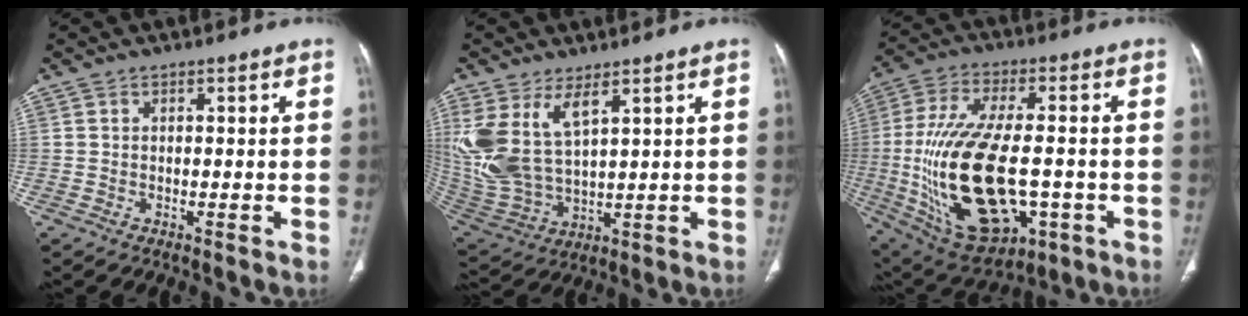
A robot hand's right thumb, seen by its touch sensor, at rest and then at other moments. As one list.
[{"total": 14.5, "force": [6.3, 6.8, 11.2], "torque": [-0.246, -0.027, 0.149]}, {"total": 25.7, "force": [-3.9, 12.9, 21.9], "torque": [-0.445, -0.002, -0.037]}]